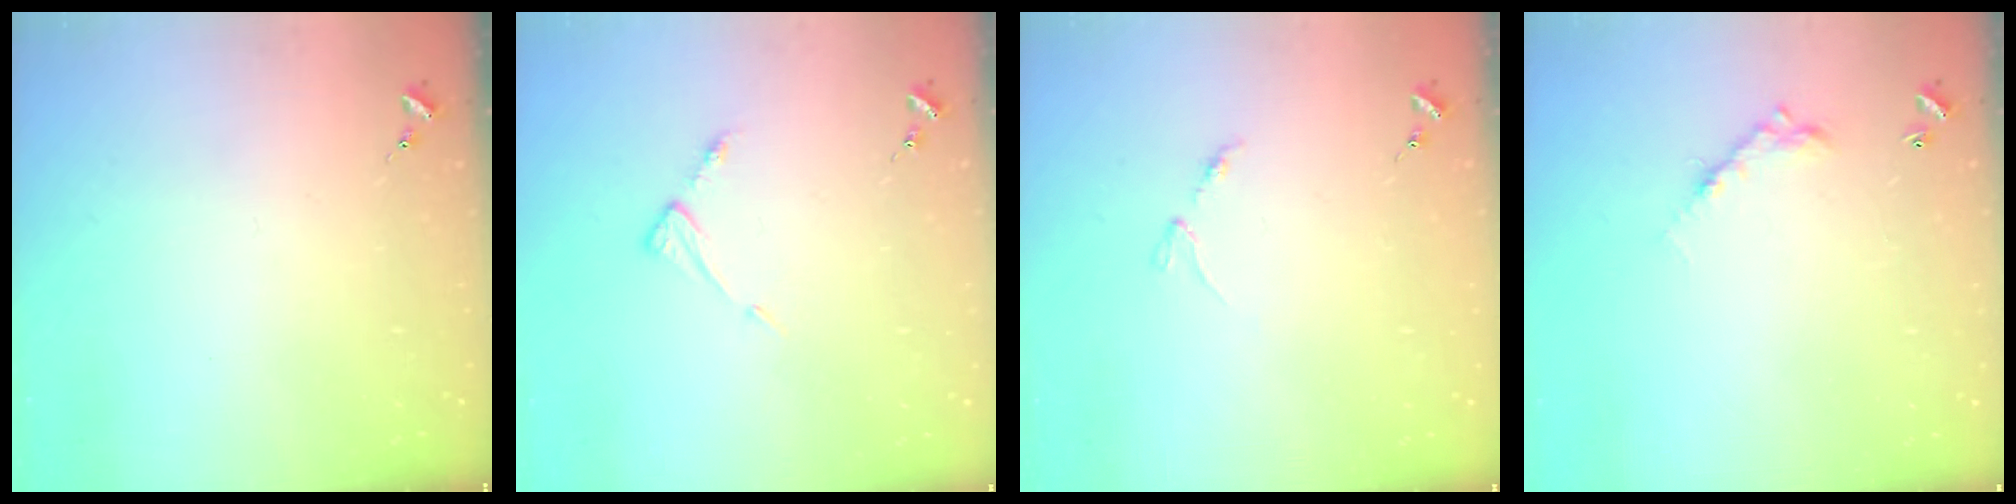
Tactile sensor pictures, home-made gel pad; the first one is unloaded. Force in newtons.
{"total": 5.3, "press": 5.3, "slide": 0.4}
{"total": 2.9, "press": 2.8, "slide": 0.4}
{"total": 7.7, "press": 7.7, "slide": 0.6}